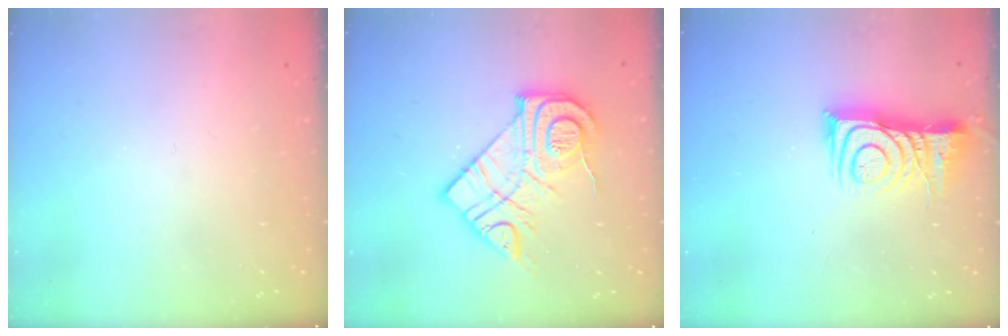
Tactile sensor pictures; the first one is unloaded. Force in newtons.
{"total": 15.5, "press": 15.4, "slide": 1.2}
{"total": 10.2, "press": 10.1, "slide": 0.9}